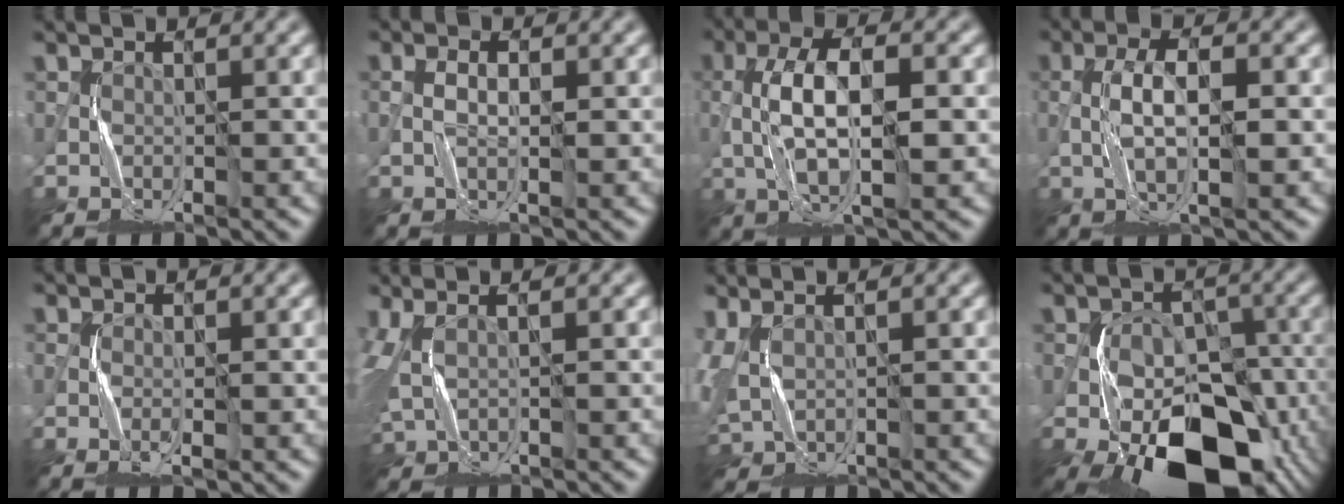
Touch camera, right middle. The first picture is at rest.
{"total": 1.2, "force": [0.4, 0.3, 1.1], "torque": [-0.015, -0.007, 0.009]}
{"total": 6.9, "force": [0.1, 2.7, 6.4], "torque": [-0.121, 0.006, 0.000]}
{"total": 4.0, "force": [-0.1, 1.2, 3.8], "torque": [-0.075, 0.000, -0.001]}
{"total": 1.0, "force": [-0.3, 0.2, 0.9], "torque": [-0.019, -0.004, -0.008]}
{"total": 4.1, "force": [1.9, 2.0, 3.1], "torque": [-0.083, 0.000, 0.037]}
{"total": 5.2, "force": [1.3, 3.0, 4.0], "torque": [-0.110, -0.004, 0.036]}
{"total": 15.1, "force": [-8.2, 8.1, 9.7], "torque": [-0.136, -0.028, -0.123]}